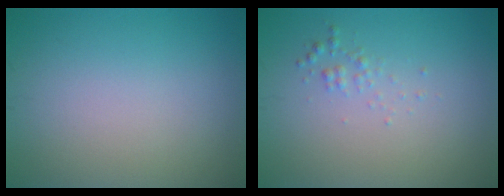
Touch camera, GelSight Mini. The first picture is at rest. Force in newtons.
{"total": 0.9, "press": 0.9, "slide": 0.0}